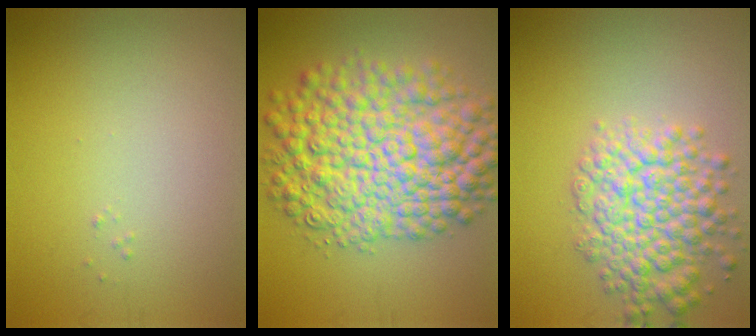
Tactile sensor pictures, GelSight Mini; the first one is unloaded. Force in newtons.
{"total": 11.6, "press": 11.6, "slide": 0.2}
{"total": 6.5, "press": 6.5, "slide": 0.2}